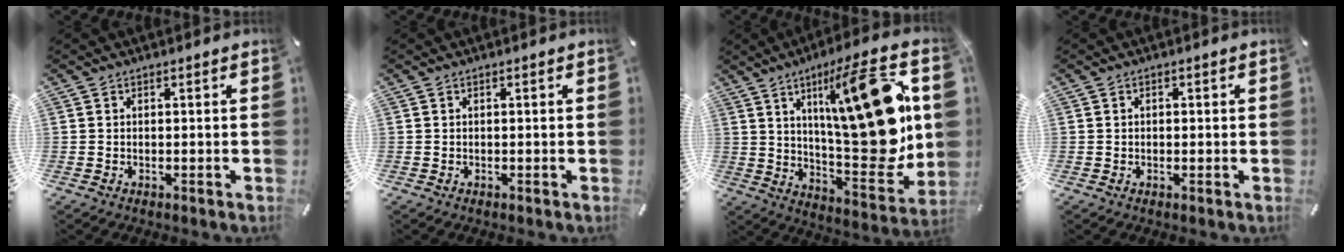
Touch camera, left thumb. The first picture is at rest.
{"total": 0.0}
{"total": 27.8, "force": [7.3, 8.8, 25.3], "torque": [-0.381, -0.045, 0.112]}
{"total": 0.7, "force": [-0.1, 0.6, 0.4], "torque": [-0.007, 0.005, -0.003]}